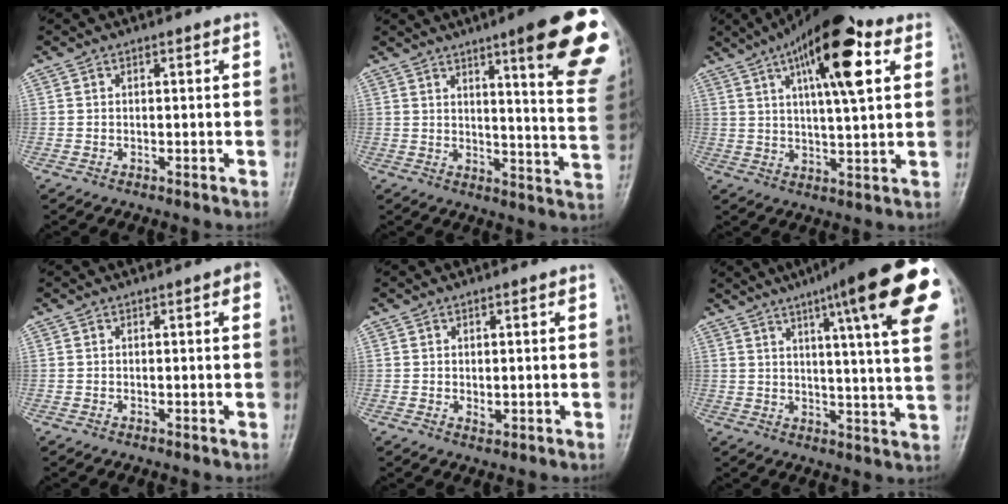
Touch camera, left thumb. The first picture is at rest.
{"total": 21.0, "force": [11.5, 3.1, 17.3], "torque": [-0.196, -0.052, 0.138]}
{"total": 16.7, "force": [7.1, 5.0, 14.2], "torque": [-0.207, -0.007, 0.106]}
{"total": 1.7, "force": [0.6, 0.3, 1.6], "torque": [-0.021, 0.003, 0.004]}
{"total": 1.6, "force": [0.1, 0.9, 1.3], "torque": [-0.019, -0.002, 0.005]}
{"total": 22.4, "force": [11.0, 3.2, 19.2], "torque": [-0.250, -0.023, 0.135]}